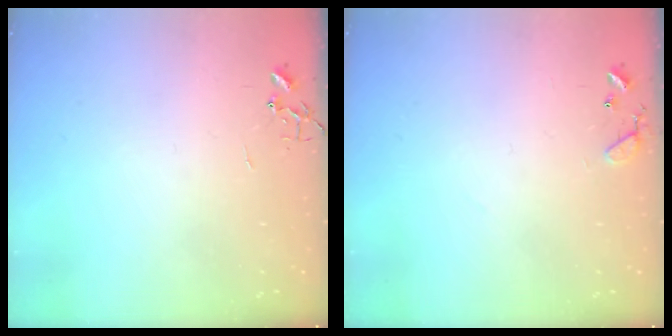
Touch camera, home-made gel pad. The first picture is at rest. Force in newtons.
{"total": 9.1, "press": 9.0, "slide": 0.7}